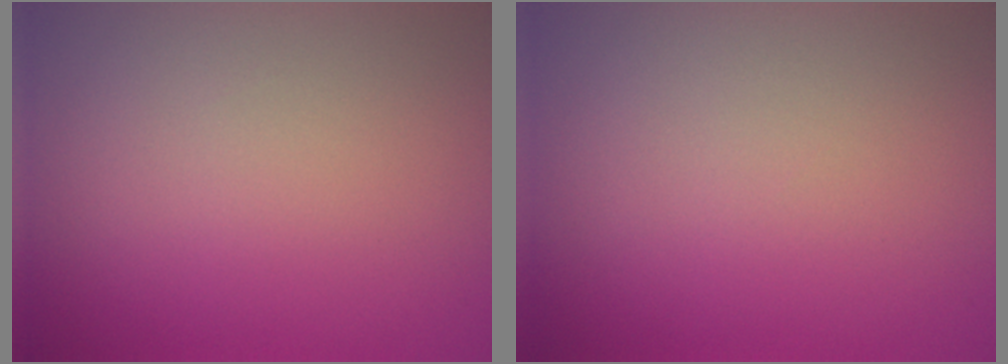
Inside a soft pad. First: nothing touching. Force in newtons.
{"total": 0.0}